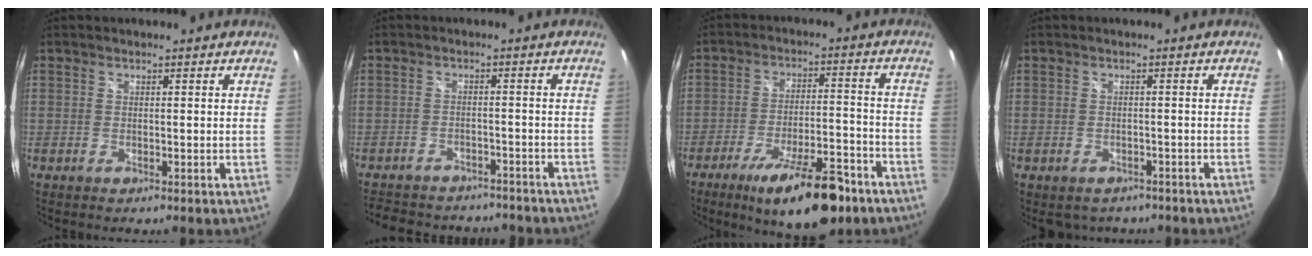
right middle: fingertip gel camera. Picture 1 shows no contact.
{"total": 16.6, "force": [-14.2, 6.3, 6.0], "torque": [-0.132, 0.007, -0.186]}
{"total": 16.6, "force": [-11.4, 4.6, 11.1], "torque": [-0.186, -0.016, -0.167]}
{"total": 4.2, "force": [-3.2, 2.5, 1.1], "torque": [-0.024, -0.007, -0.038]}